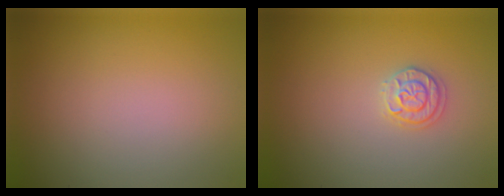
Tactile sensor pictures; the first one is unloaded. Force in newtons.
{"total": 1.8, "press": 1.8, "slide": 0.1}